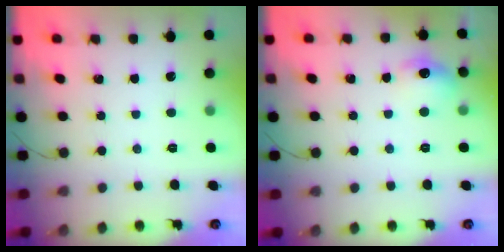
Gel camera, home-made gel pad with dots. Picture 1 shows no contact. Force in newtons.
{"total": 8.4, "press": 8.3, "slide": 1.4}